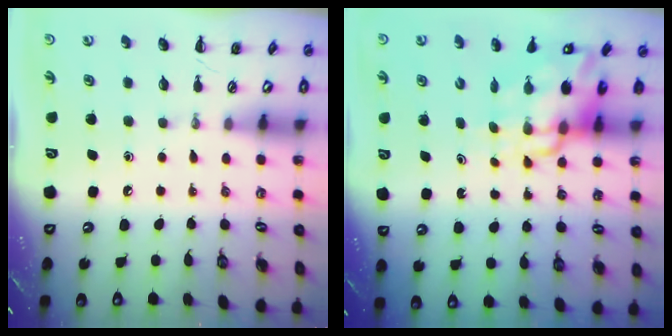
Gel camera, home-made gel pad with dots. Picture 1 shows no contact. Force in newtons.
{"total": 10.6, "press": 10.1, "slide": 3.2}